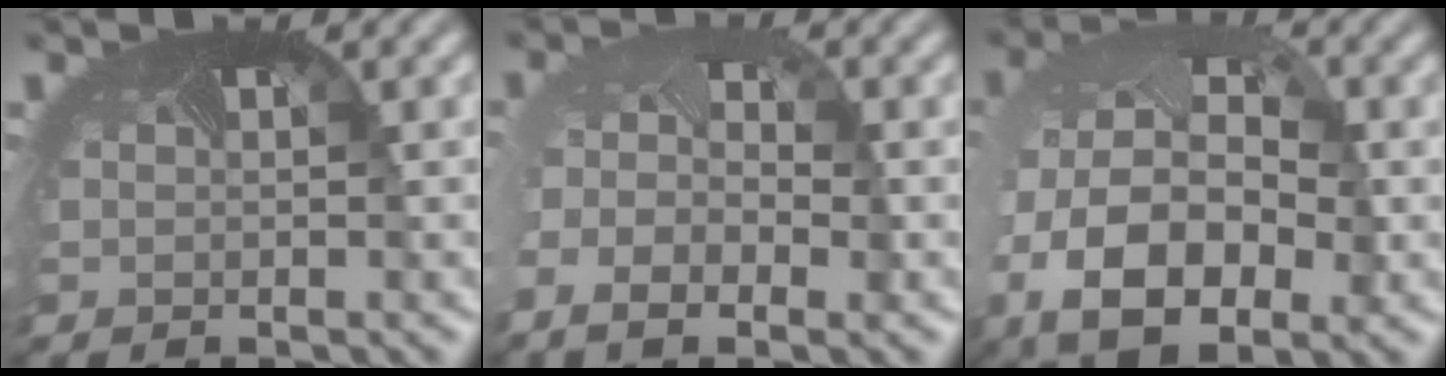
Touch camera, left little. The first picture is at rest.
{"total": 4.7, "force": [-1.7, 2.5, 3.6], "torque": [-0.082, -0.023, -0.027]}
{"total": 10.6, "force": [-3.2, 6.5, 7.7], "torque": [-0.180, -0.026, -0.056]}